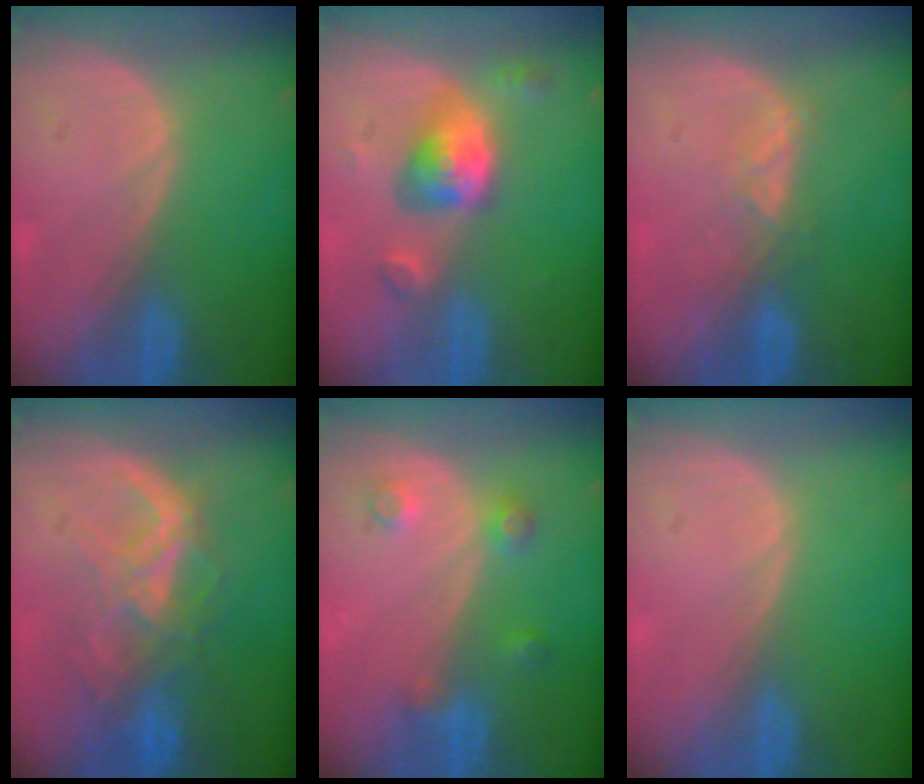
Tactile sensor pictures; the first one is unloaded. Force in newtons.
{"total": 5.6, "press": 5.4, "slide": 1.8}
{"total": 2.6, "press": 2.5, "slide": 0.8}
{"total": 8.7, "press": 7.6, "slide": 4.4}
{"total": 3.6, "press": 3.3, "slide": 1.6}
{"total": 0.0}